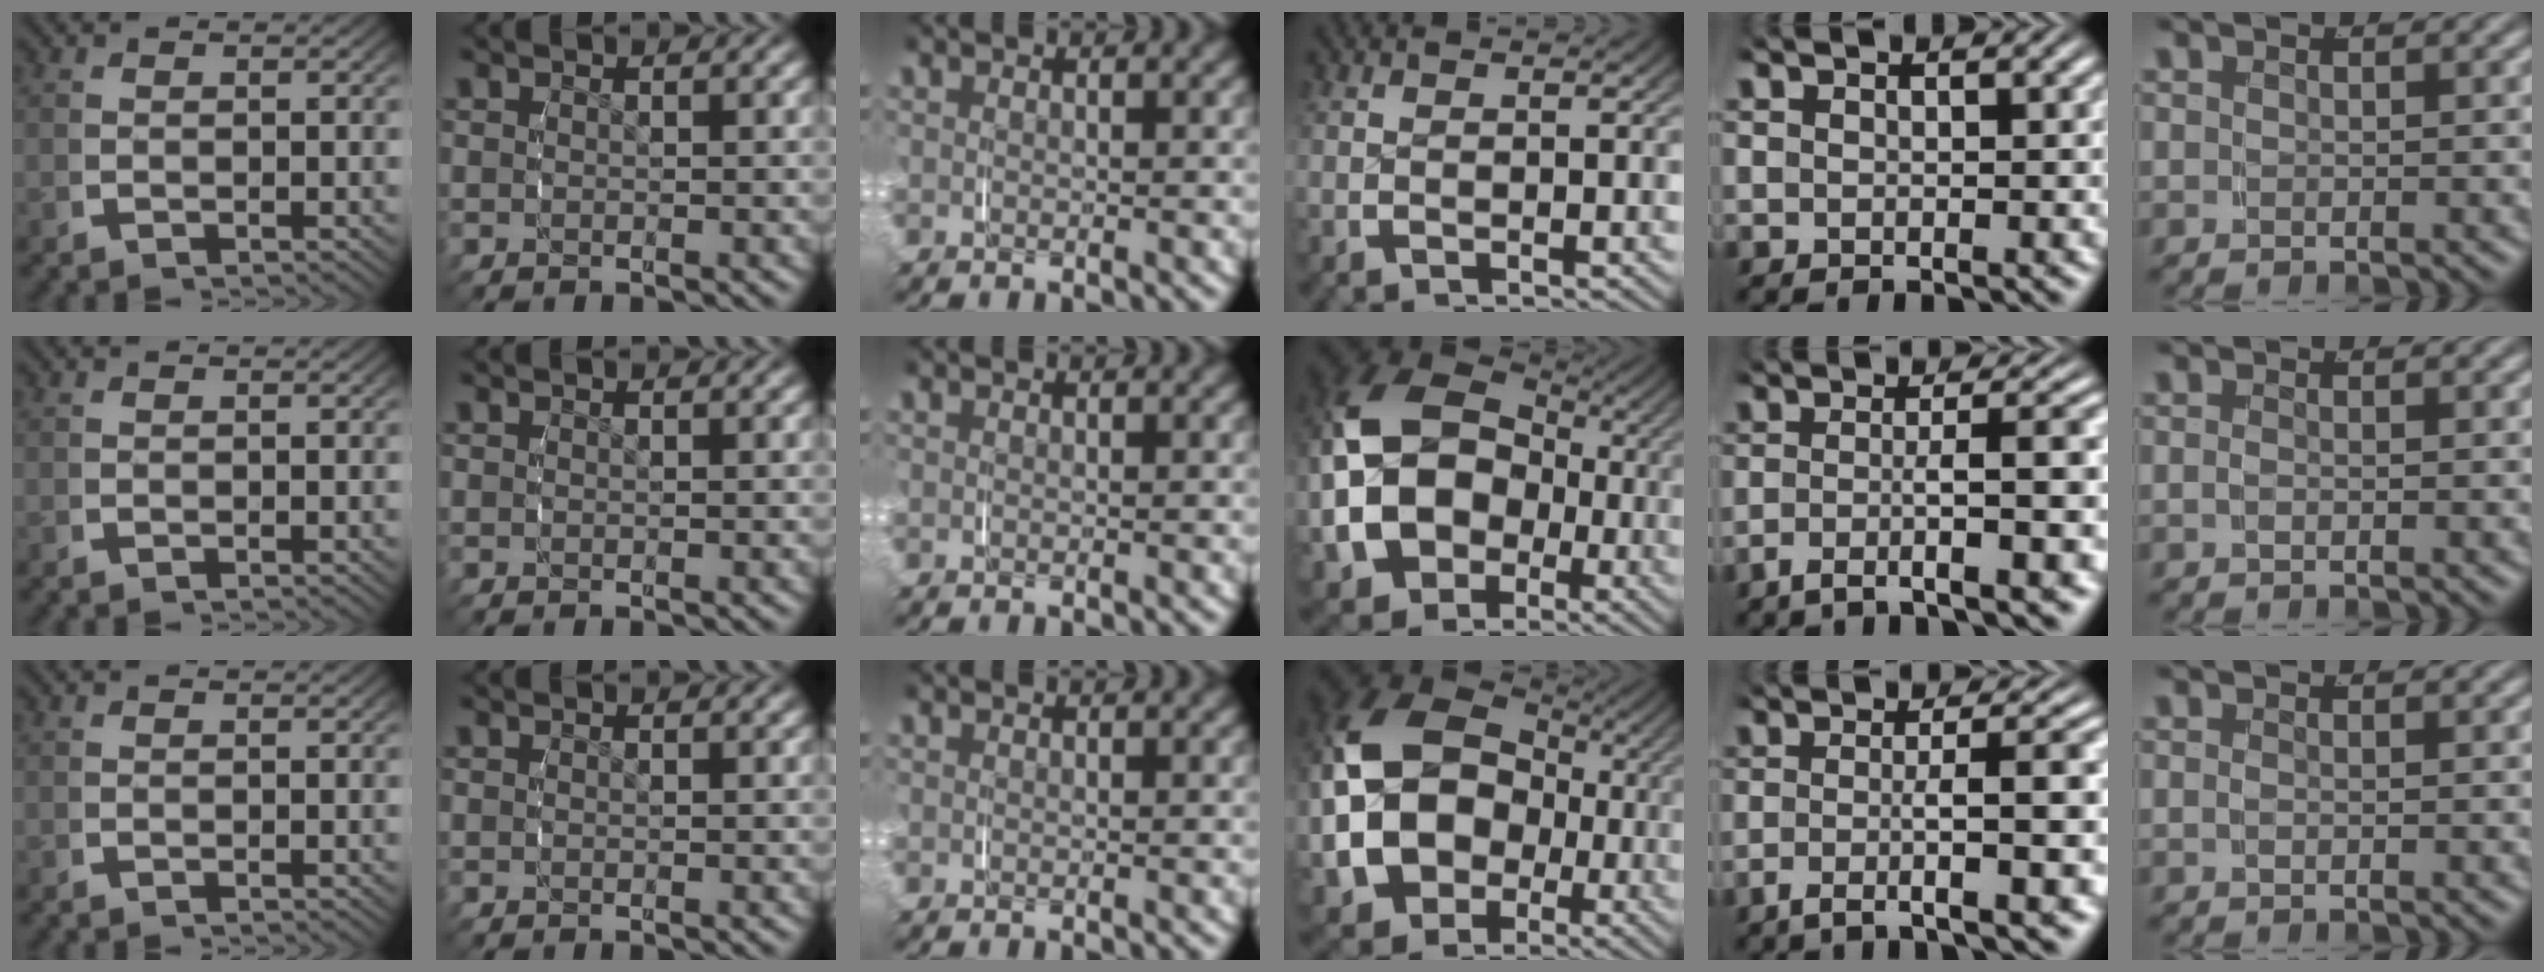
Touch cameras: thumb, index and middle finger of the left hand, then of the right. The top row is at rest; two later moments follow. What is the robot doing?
{"motion": "grasp_and_lifting", "object": "paper"}